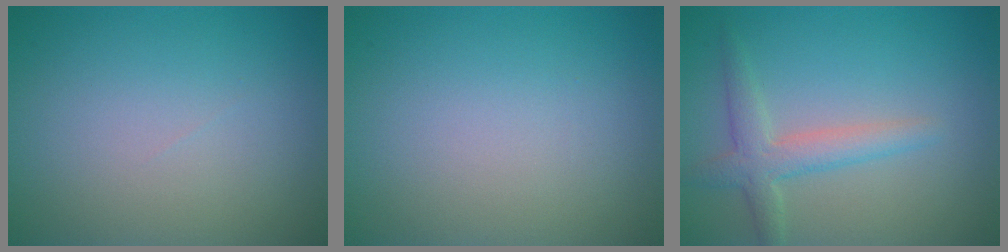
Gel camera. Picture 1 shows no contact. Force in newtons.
{"total": 0.0}
{"total": 2.9, "press": 2.9, "slide": 0.1}